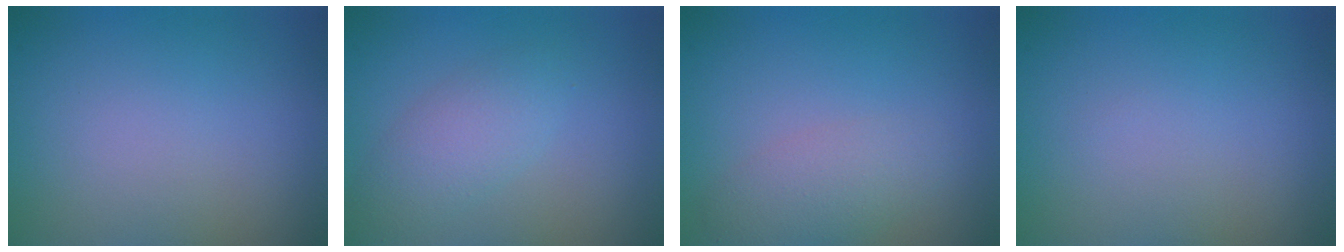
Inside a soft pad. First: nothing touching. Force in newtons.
{"total": 2.8, "press": 2.8, "slide": 0.2}
{"total": 2.5, "press": 2.5, "slide": 0.1}
{"total": 0.0}